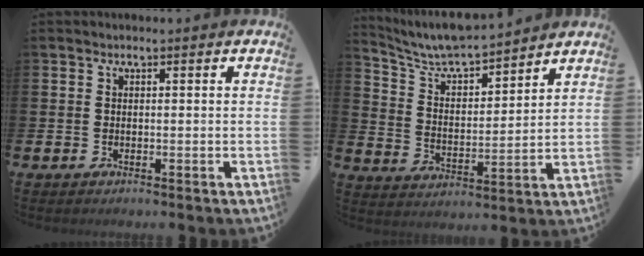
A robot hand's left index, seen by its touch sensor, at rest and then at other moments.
{"total": 7.2, "force": [7.0, 0.7, 1.8], "torque": [-0.064, -0.053, 0.121]}